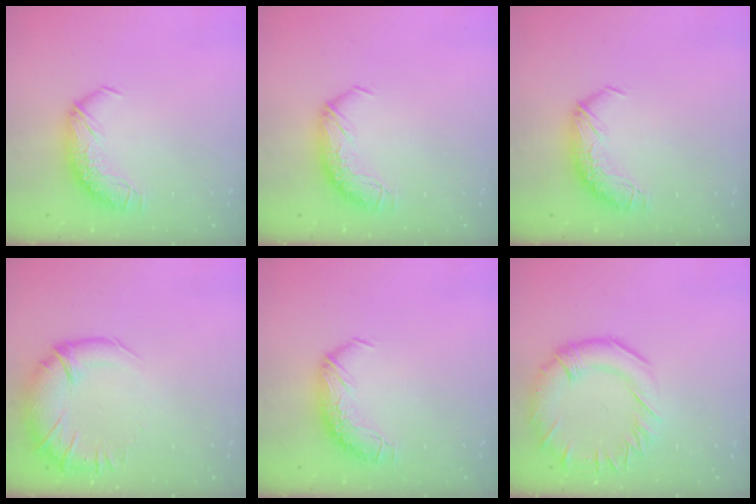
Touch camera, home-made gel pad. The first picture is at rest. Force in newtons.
{"total": 0.0}
{"total": 0.0}
{"total": 2.8, "press": 0.5, "slide": 2.8}
{"total": 0.0}
{"total": 7.6, "press": 7.3, "slide": 1.9}